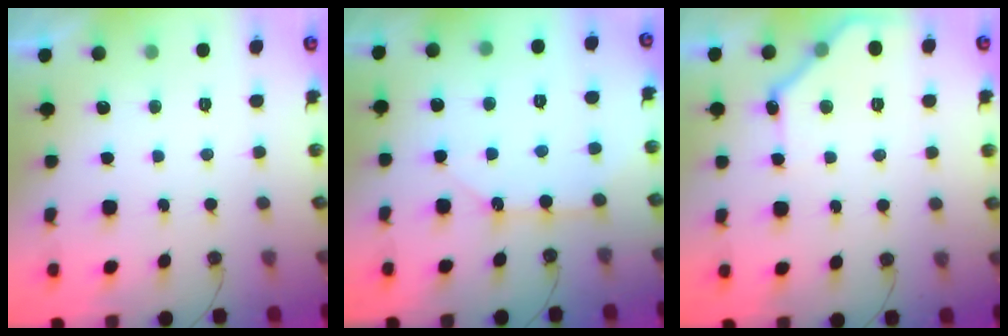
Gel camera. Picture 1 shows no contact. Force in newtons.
{"total": 9.3, "press": 9.3, "slide": 0.6}
{"total": 9.4, "press": 9.4, "slide": 0.5}